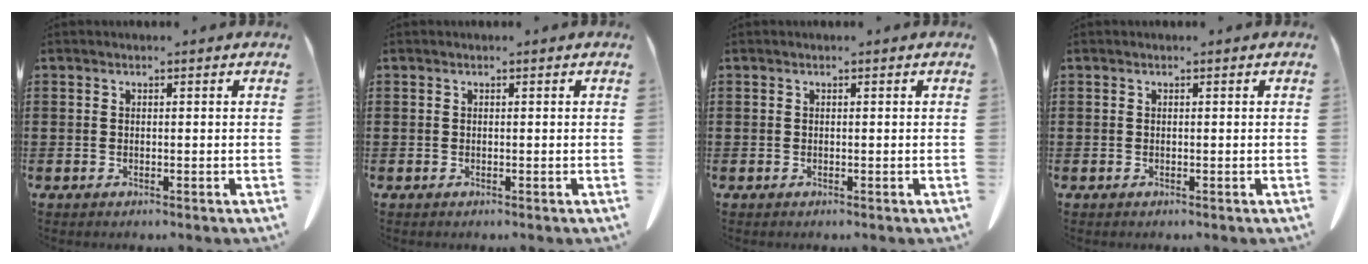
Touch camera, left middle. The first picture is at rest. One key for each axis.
{"total": 0.0}
{"total": 0.0}
{"total": 0.0}